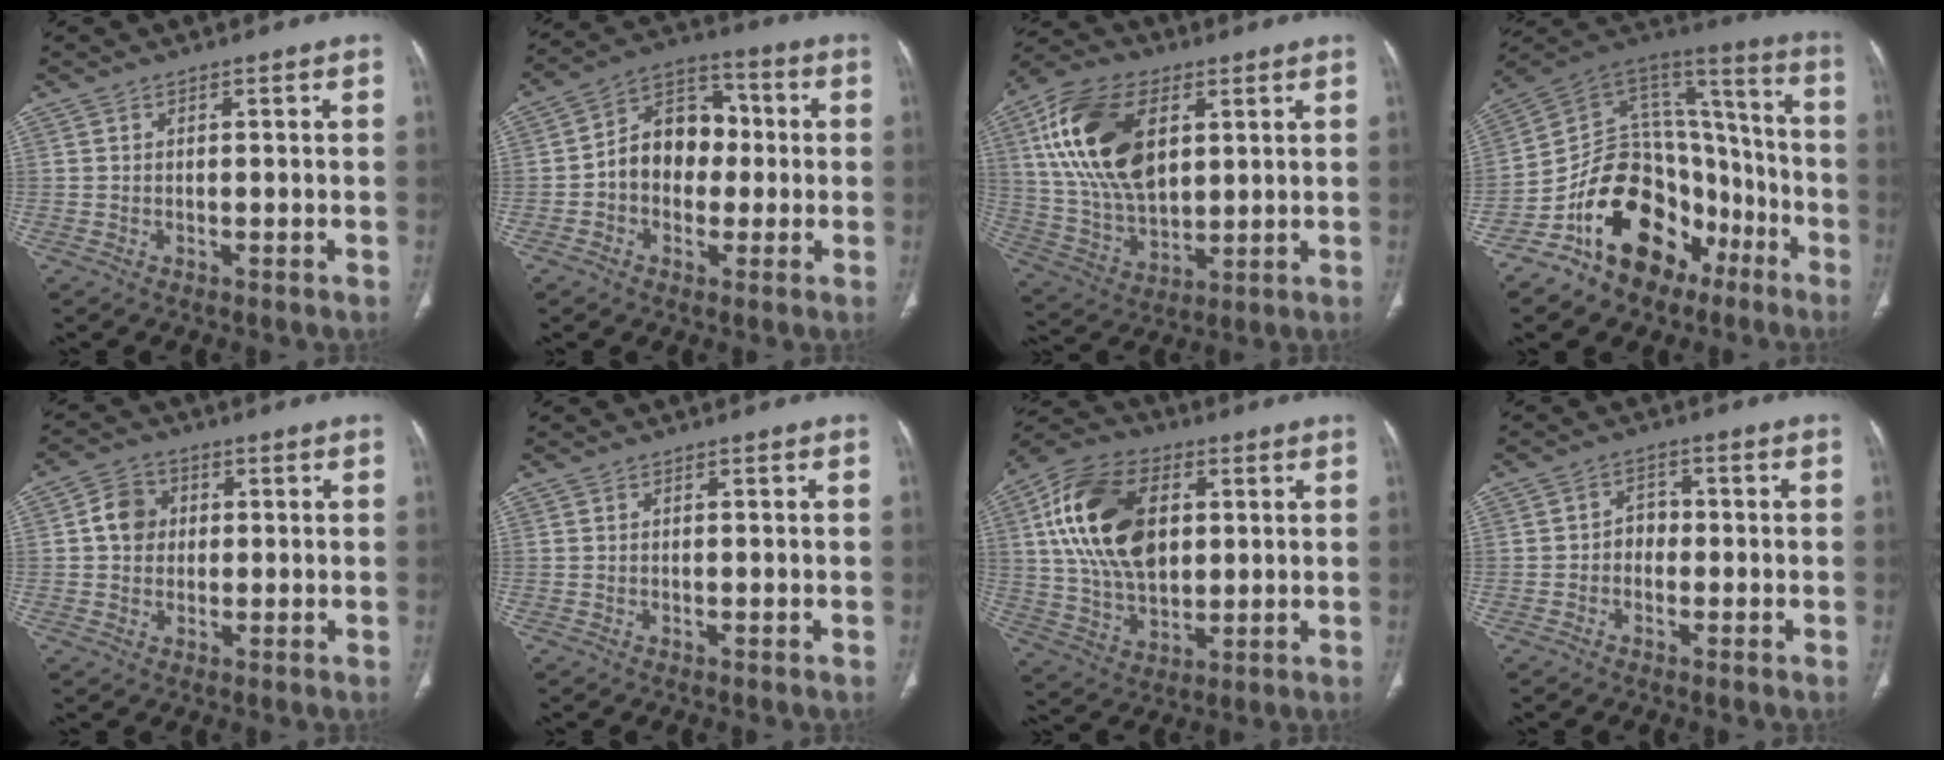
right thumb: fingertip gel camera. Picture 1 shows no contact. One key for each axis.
{"total": 12.4, "fx": -0.4, "fy": 9.3, "fz": 8.2, "tx": -0.092, "ty": 0.038, "tz": -0.018}
{"total": 20.7, "fx": 6.3, "fy": 12.1, "fz": 15.6, "tx": -0.282, "ty": -0.012, "tz": 0.119}
{"total": 25.8, "fx": -12.1, "fy": 17.2, "fz": 14.9, "tx": -0.202, "ty": 0.112, "tz": -0.189}
{"total": 5.8, "fx": 0.7, "fy": 5.0, "fz": 2.8, "tx": -0.034, "ty": 0.008, "tz": 0.006}
{"total": 0.0}
{"total": 20.2, "fx": 4.5, "fy": 12.8, "fz": 14.9, "tx": -0.259, "ty": 0.003, "tz": 0.082}
{"total": 3.0, "fx": -0.7, "fy": 2.4, "fz": 1.5, "tx": -0.004, "ty": 0.013, "tz": -0.021}